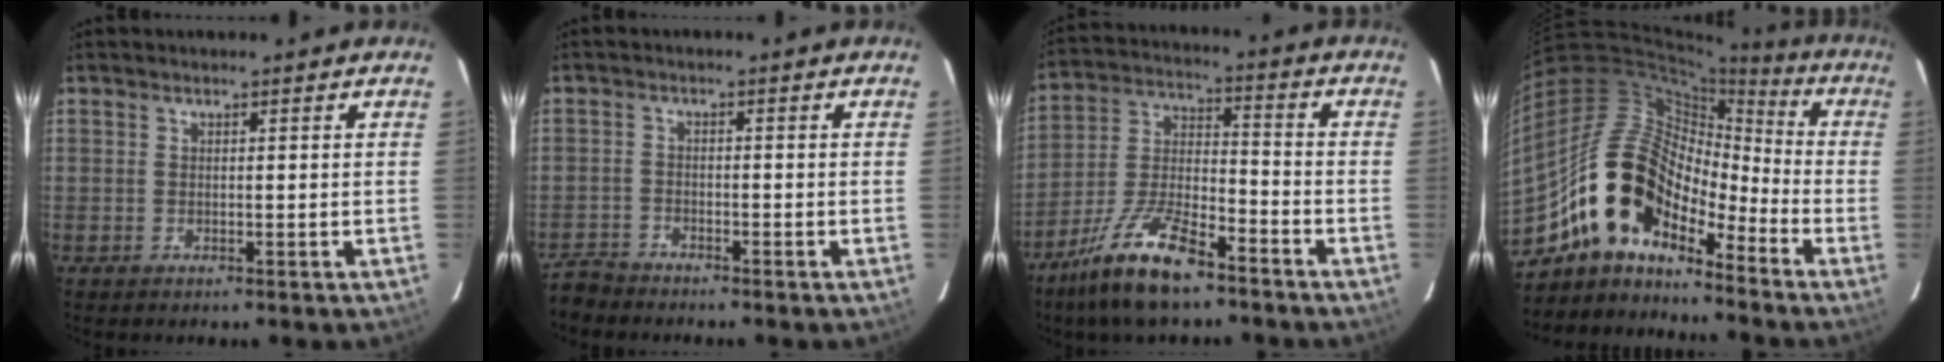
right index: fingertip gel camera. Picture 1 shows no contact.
{"total": 4.2, "force": [-4.0, 1.2, 0.4], "torque": [-0.023, -0.006, -0.083]}
{"total": 14.9, "force": [-10.4, 4.6, 9.6], "torque": [-0.204, -0.006, -0.197]}
{"total": 15.0, "force": [-11.1, 7.2, 7.2], "torque": [-0.129, 0.018, -0.219]}